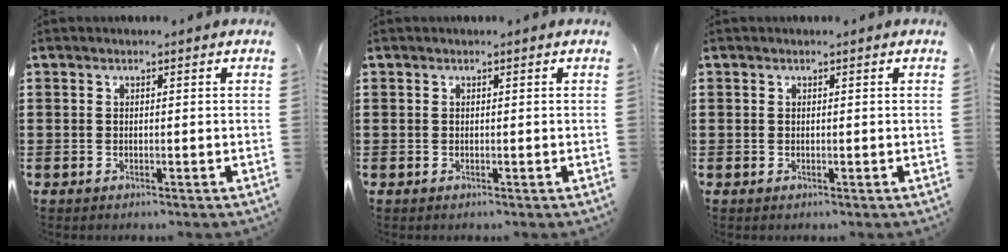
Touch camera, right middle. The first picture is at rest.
{"total": 0.0}
{"total": 0.0}